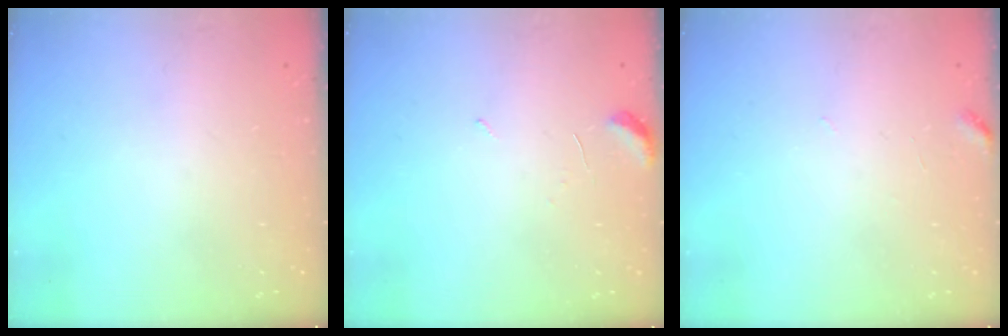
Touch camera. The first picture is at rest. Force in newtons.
{"total": 4.6, "press": 4.6, "slide": 0.5}
{"total": 3.2, "press": 3.2, "slide": 0.4}